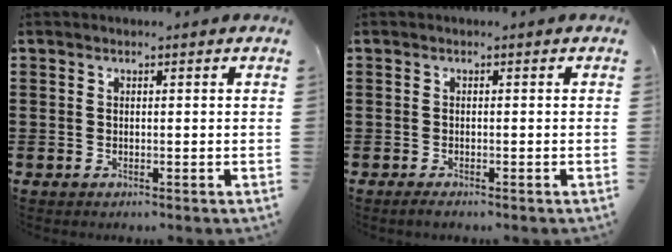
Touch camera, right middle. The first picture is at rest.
{"total": 0.8, "force": [-0.8, 0.1, 0.4], "torque": [-0.010, -0.007, -0.013]}